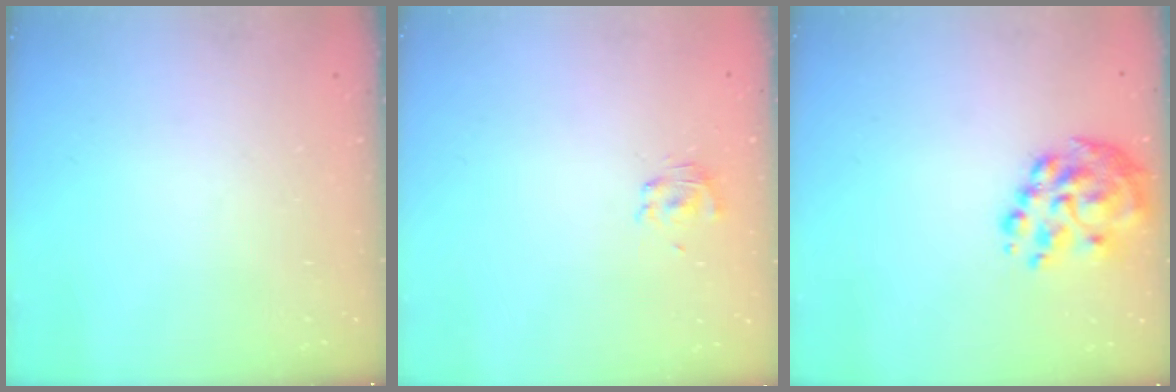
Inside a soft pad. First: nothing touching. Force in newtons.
{"total": 2.0, "press": 1.9, "slide": 0.8}
{"total": 9.9, "press": 9.4, "slide": 2.9}